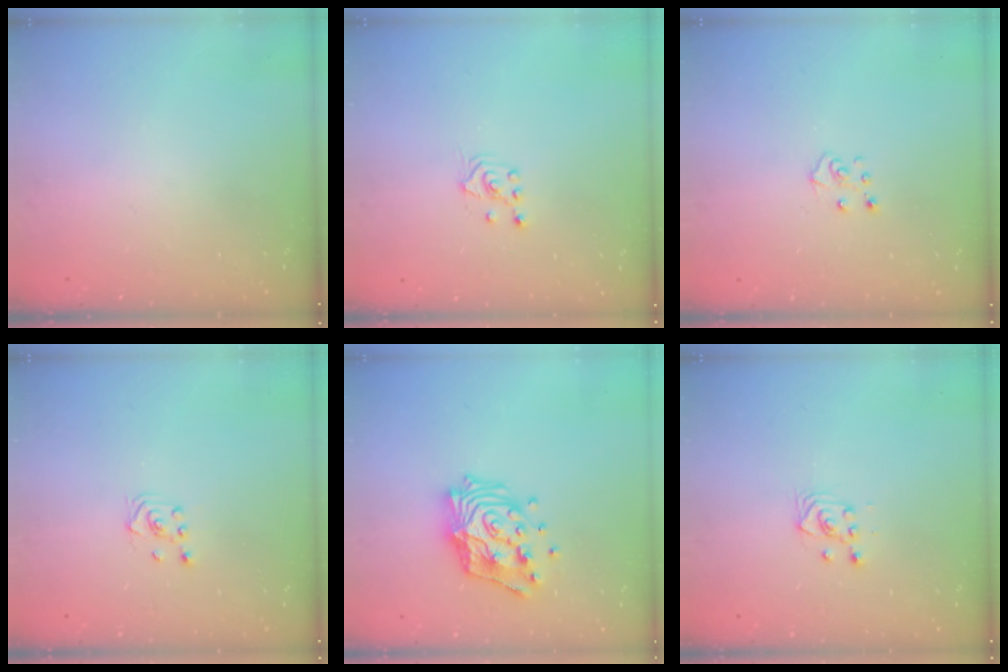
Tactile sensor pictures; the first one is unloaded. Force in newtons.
{"total": 2.6, "press": 2.4, "slide": 0.8}
{"total": 5.1, "press": 5.1, "slide": 0.4}
{"total": 2.3, "press": 2.2, "slide": 0.8}
{"total": 16.3, "press": 16.3, "slide": 1.3}
{"total": 4.2, "press": 3.9, "slide": 1.7}